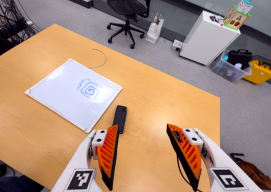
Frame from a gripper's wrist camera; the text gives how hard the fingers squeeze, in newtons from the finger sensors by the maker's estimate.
{"total": 0.0}